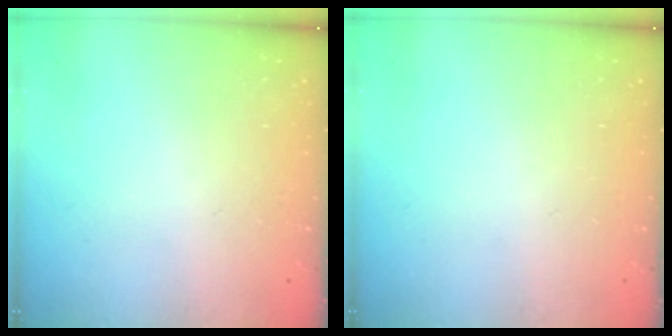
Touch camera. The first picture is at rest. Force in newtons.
{"total": 0.0}